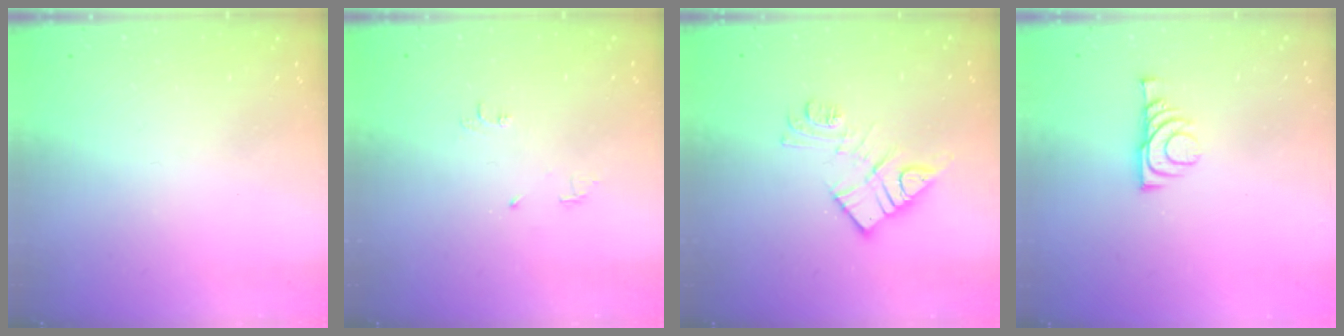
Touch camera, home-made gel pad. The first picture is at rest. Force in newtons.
{"total": 4.7, "press": 4.7, "slide": 0.7}
{"total": 11.3, "press": 11.3, "slide": 0.3}
{"total": 7.2, "press": 7.1, "slide": 1.1}